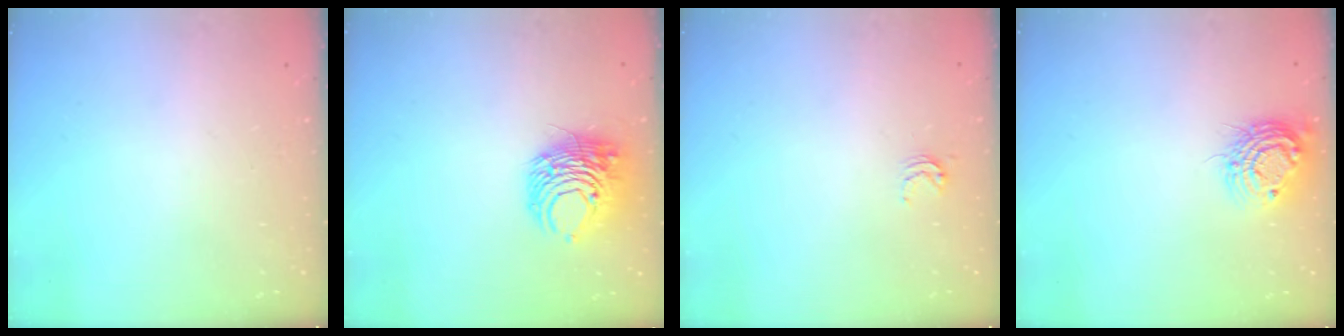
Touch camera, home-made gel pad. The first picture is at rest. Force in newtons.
{"total": 9.4, "press": 9.3, "slide": 1.5}
{"total": 3.3, "press": 3.3, "slide": 0.3}
{"total": 12.1, "press": 12.0, "slide": 0.9}